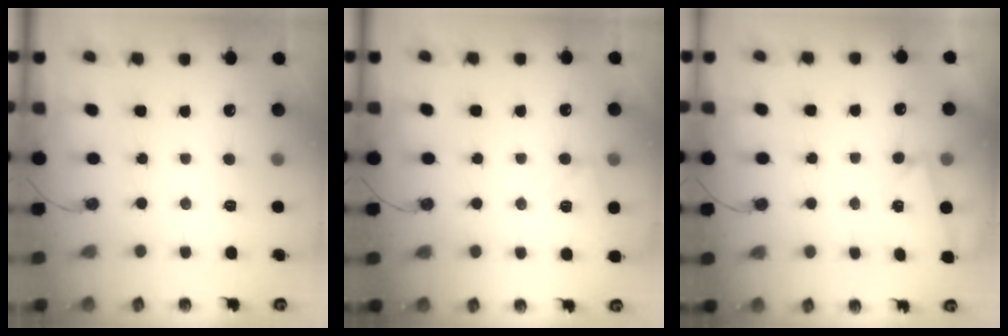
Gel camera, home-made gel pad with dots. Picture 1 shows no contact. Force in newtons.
{"total": 4.5, "press": 4.4, "slide": 0.4}
{"total": 3.1, "press": 2.8, "slide": 1.4}